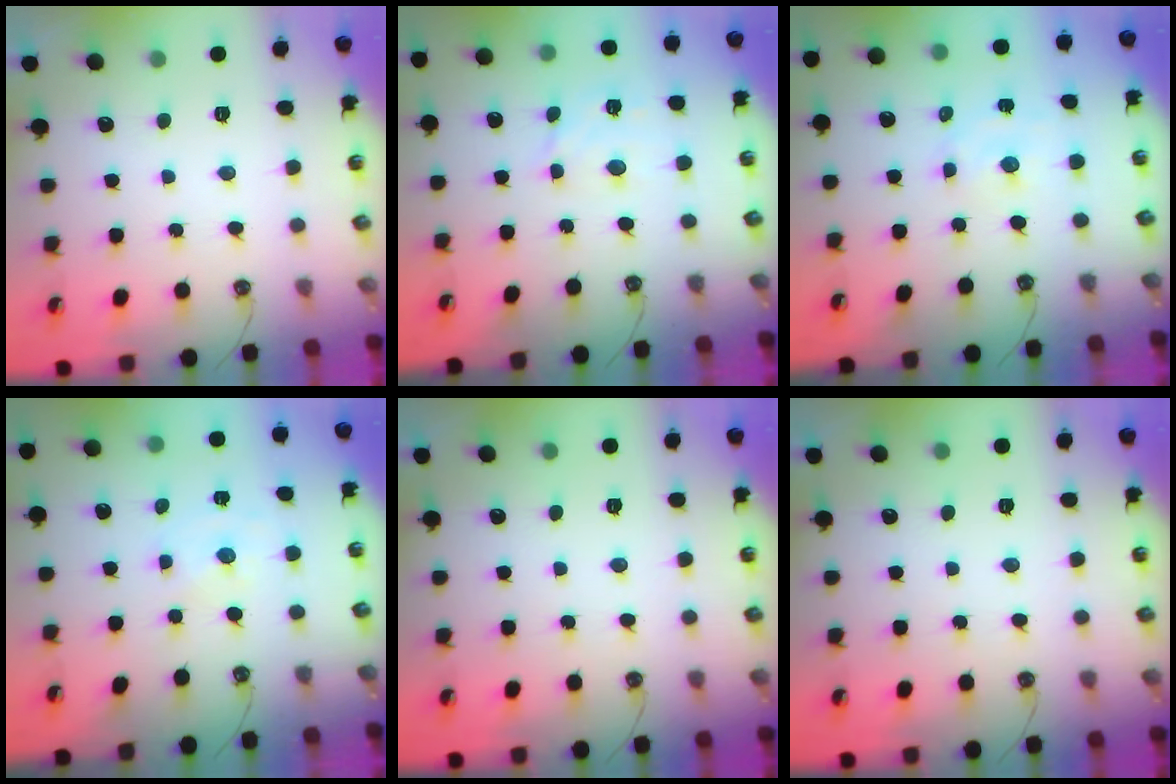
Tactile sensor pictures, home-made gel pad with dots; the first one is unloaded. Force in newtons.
{"total": 6.0, "press": 5.9, "slide": 1.1}
{"total": 2.0, "press": 2.0, "slide": 0.3}
{"total": 0.0}
{"total": 0.0}
{"total": 0.0}